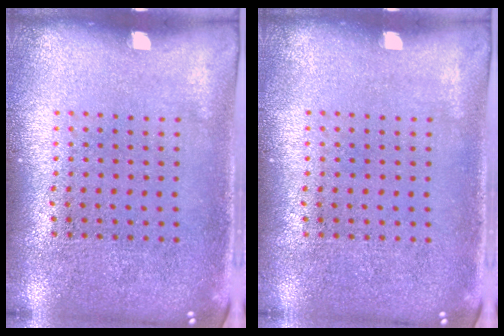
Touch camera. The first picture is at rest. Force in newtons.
{"total": 0.0}